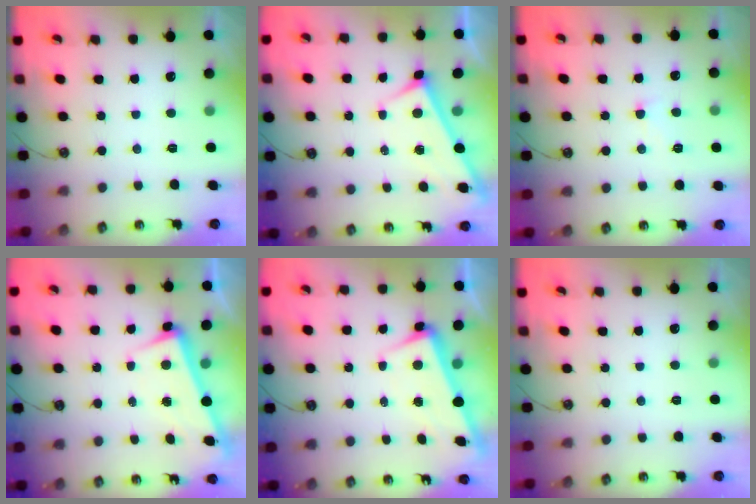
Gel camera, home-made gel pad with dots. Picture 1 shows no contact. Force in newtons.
{"total": 3.0, "press": 3.0, "slide": 0.2}
{"total": 1.6, "press": 1.5, "slide": 0.5}
{"total": 3.6, "press": 3.4, "slide": 1.2}
{"total": 3.0, "press": 2.9, "slide": 0.9}
{"total": 0.0}